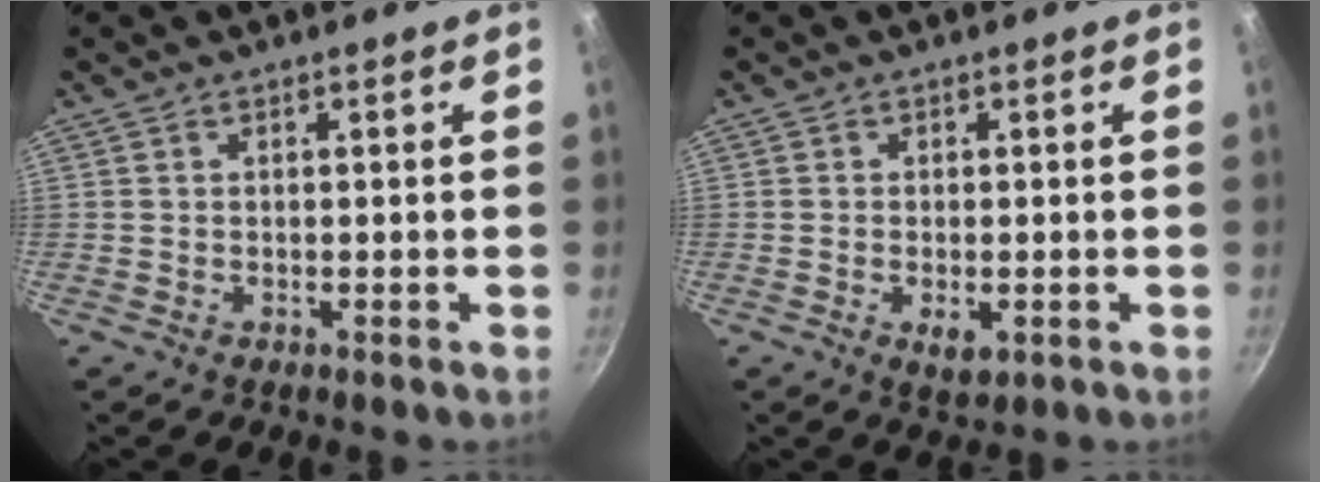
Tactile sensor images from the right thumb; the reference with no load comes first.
{"total": 3.2, "force": [-0.9, 1.6, 2.6], "torque": [-0.040, -0.005, -0.012]}